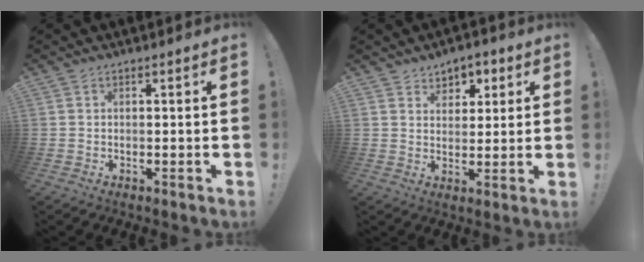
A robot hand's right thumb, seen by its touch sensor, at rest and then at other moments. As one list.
[{"total": 5.6, "force": [2.9, 4.7, 0.9], "torque": [-0.001, -0.022, 0.054]}]